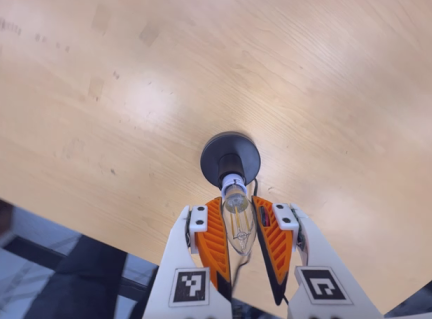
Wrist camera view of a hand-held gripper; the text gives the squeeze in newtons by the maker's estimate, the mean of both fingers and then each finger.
{"total": 14.6, "left": 13.9, "right": 15.3}